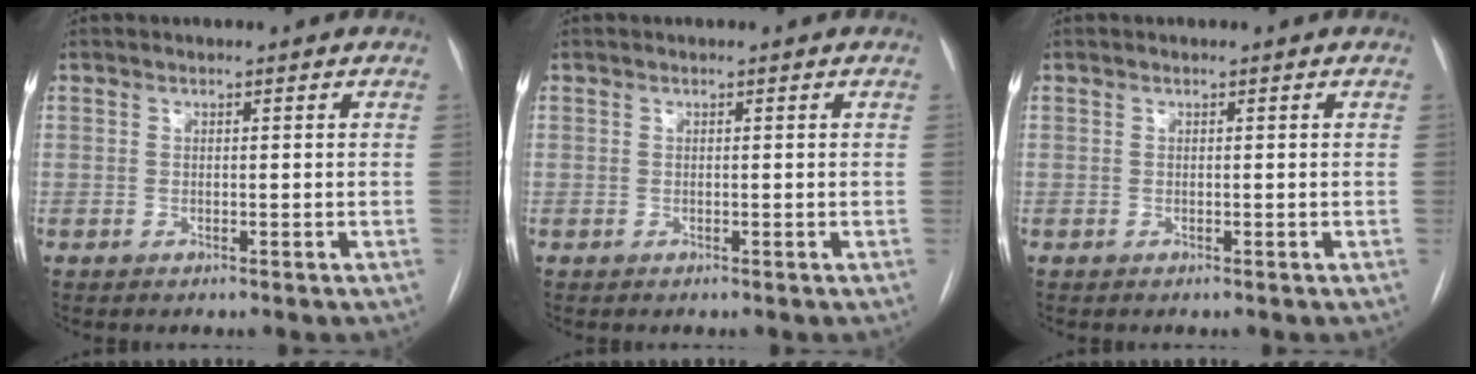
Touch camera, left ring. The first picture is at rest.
{"total": 0.0}
{"total": 0.0}